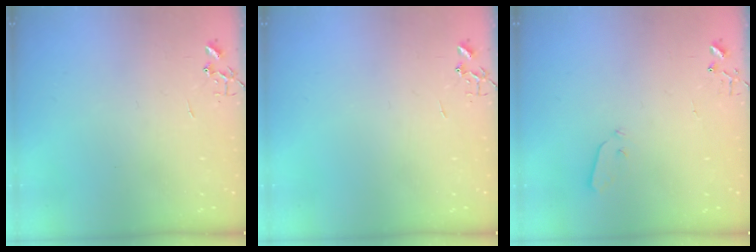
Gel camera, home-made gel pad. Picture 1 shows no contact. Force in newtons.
{"total": 0.0}
{"total": 3.7, "press": 3.7, "slide": 0.1}